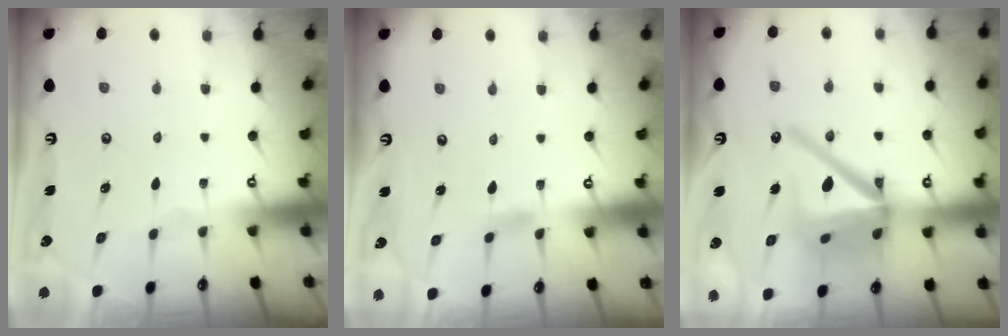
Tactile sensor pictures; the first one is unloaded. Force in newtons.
{"total": 2.6, "press": 2.5, "slide": 0.3}
{"total": 20.2, "press": 20.0, "slide": 2.7}